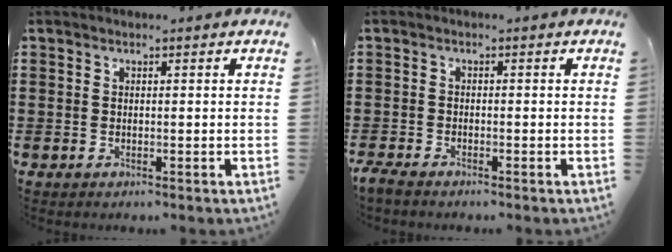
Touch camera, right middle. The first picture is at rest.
{"total": 1.7, "force": [-1.5, 0.3, 0.6], "torque": [-0.027, -0.003, -0.035]}